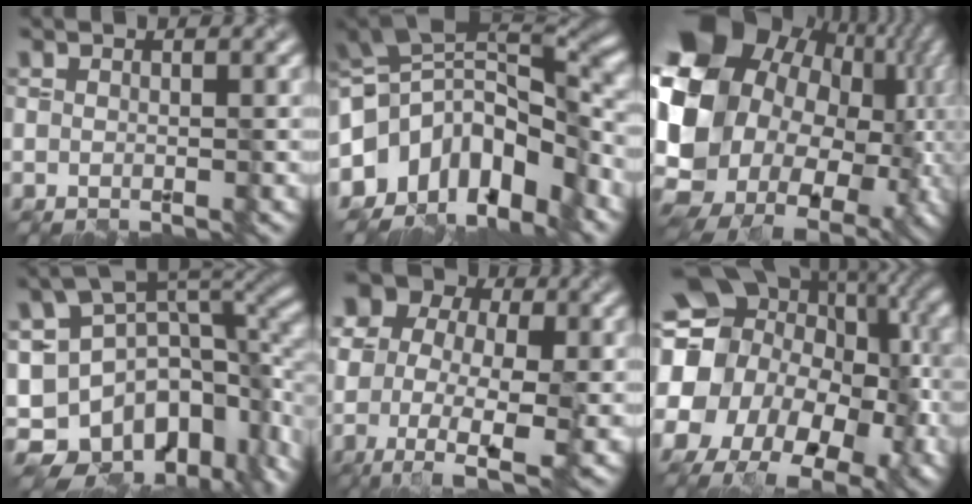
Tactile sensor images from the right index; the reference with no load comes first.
{"total": 9.1, "force": [-4.4, 5.5, 5.9], "torque": [-0.078, 0.014, -0.087]}
{"total": 20.7, "force": [0.0, 16.7, 12.2], "torque": [-0.256, -0.060, 0.020]}
{"total": 12.7, "force": [-4.0, 8.3, 8.8], "torque": [-0.143, -0.016, -0.045]}
{"total": 12.5, "force": [-0.4, 8.0, 9.6], "torque": [-0.122, 0.017, -0.017]}
{"total": 20.5, "force": [-2.0, 17.1, 11.1], "torque": [-0.216, 0.011, -0.034]}